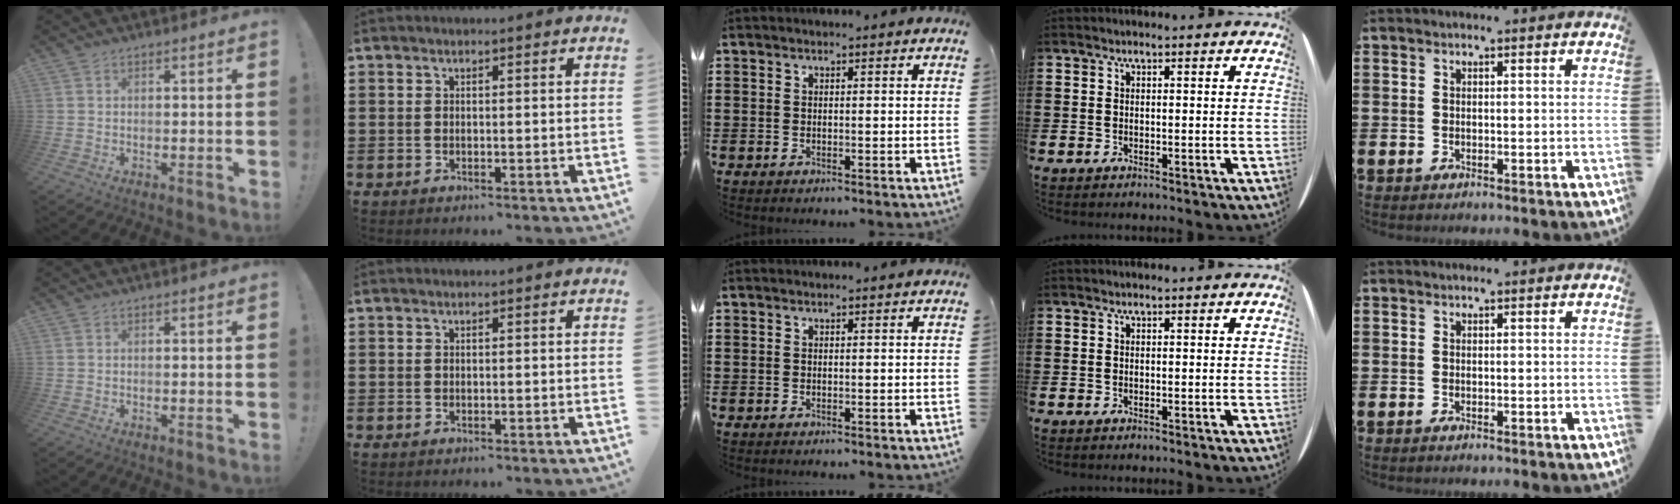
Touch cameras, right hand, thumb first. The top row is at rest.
{}